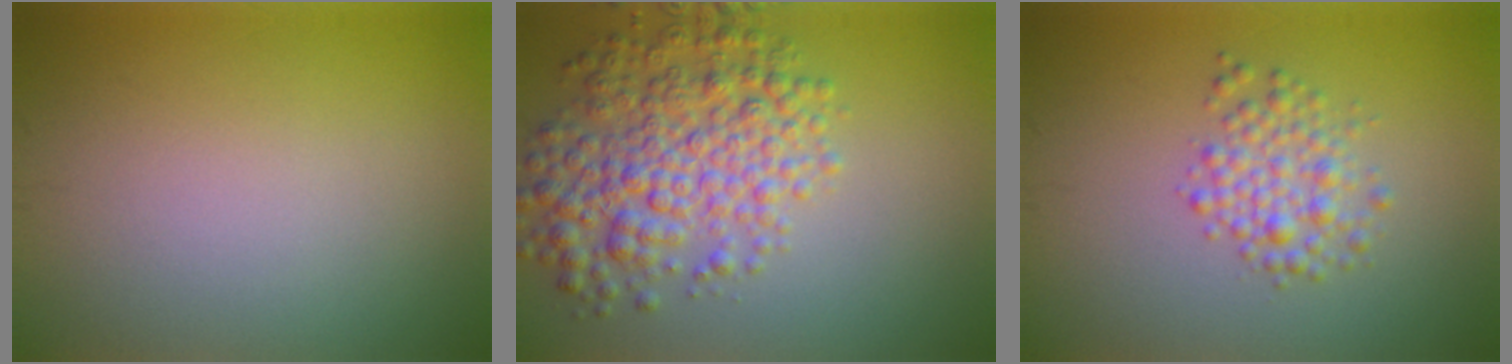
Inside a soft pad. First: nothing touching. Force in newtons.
{"total": 6.4, "press": 6.4, "slide": 0.1}
{"total": 2.9, "press": 2.9, "slide": 0.0}